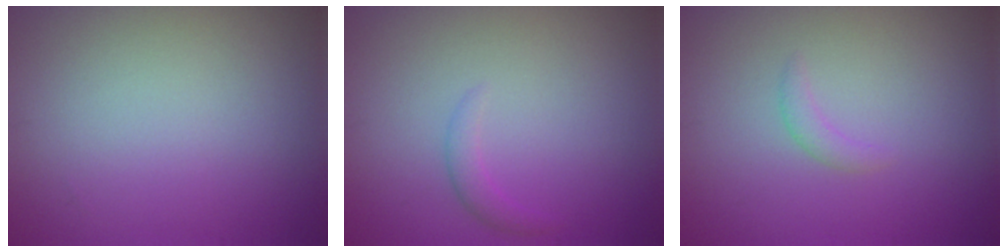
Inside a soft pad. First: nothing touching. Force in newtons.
{"total": 1.1, "press": 1.1, "slide": 0.1}
{"total": 0.9, "press": 0.9, "slide": 0.1}